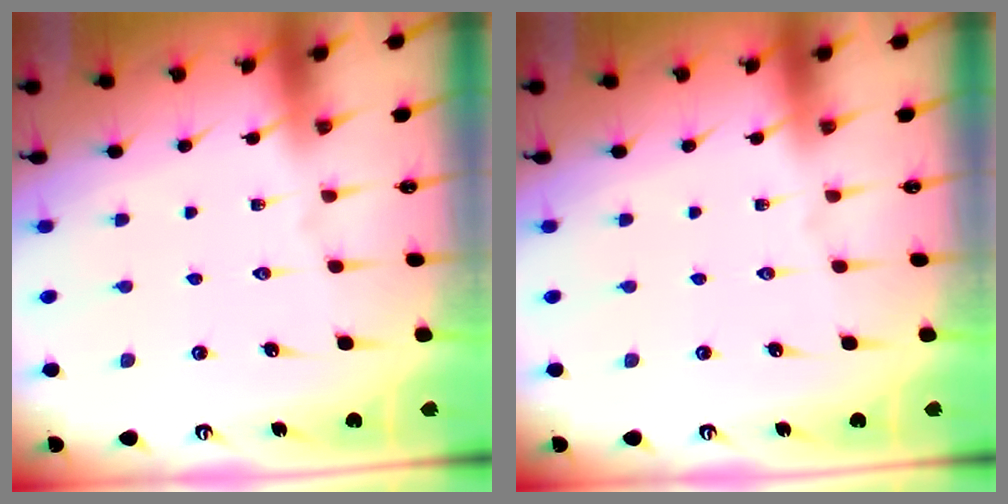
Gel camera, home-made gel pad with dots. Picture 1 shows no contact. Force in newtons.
{"total": 0.0}